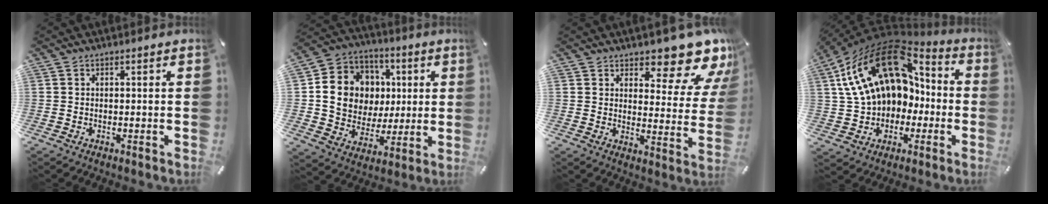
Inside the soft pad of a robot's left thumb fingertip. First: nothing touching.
{"total": 14.8, "force": [2.2, 13.6, 5.4], "torque": [-0.105, -0.001, 0.050]}
{"total": 12.6, "force": [10.1, 4.5, 5.9], "torque": [-0.065, -0.094, 0.169]}
{"total": 21.6, "force": [6.0, 15.4, 13.9], "torque": [-0.248, -0.022, 0.111]}